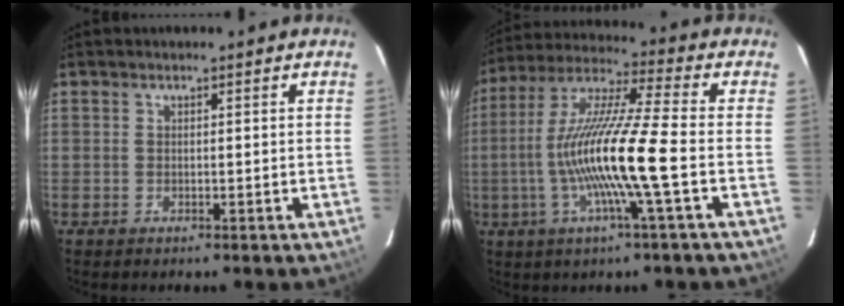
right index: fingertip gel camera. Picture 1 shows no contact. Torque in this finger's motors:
{"motor_torque": [1.44, -0.70, 1.05, 0.21]}